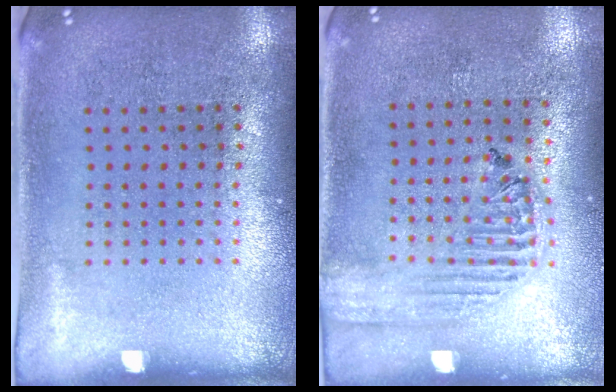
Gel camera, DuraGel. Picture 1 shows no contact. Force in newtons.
{"total": 1.7, "press": 1.6, "slide": 0.6}